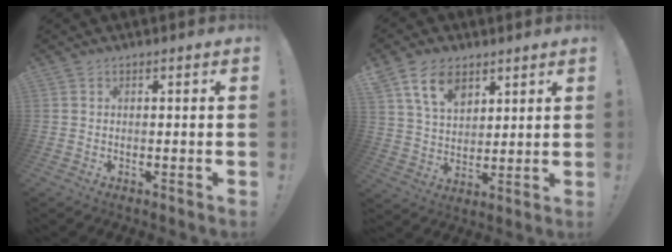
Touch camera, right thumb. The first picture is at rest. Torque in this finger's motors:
{"motor_torque": [1.27, 1.44, 0.36, -0.15, 0.01]}